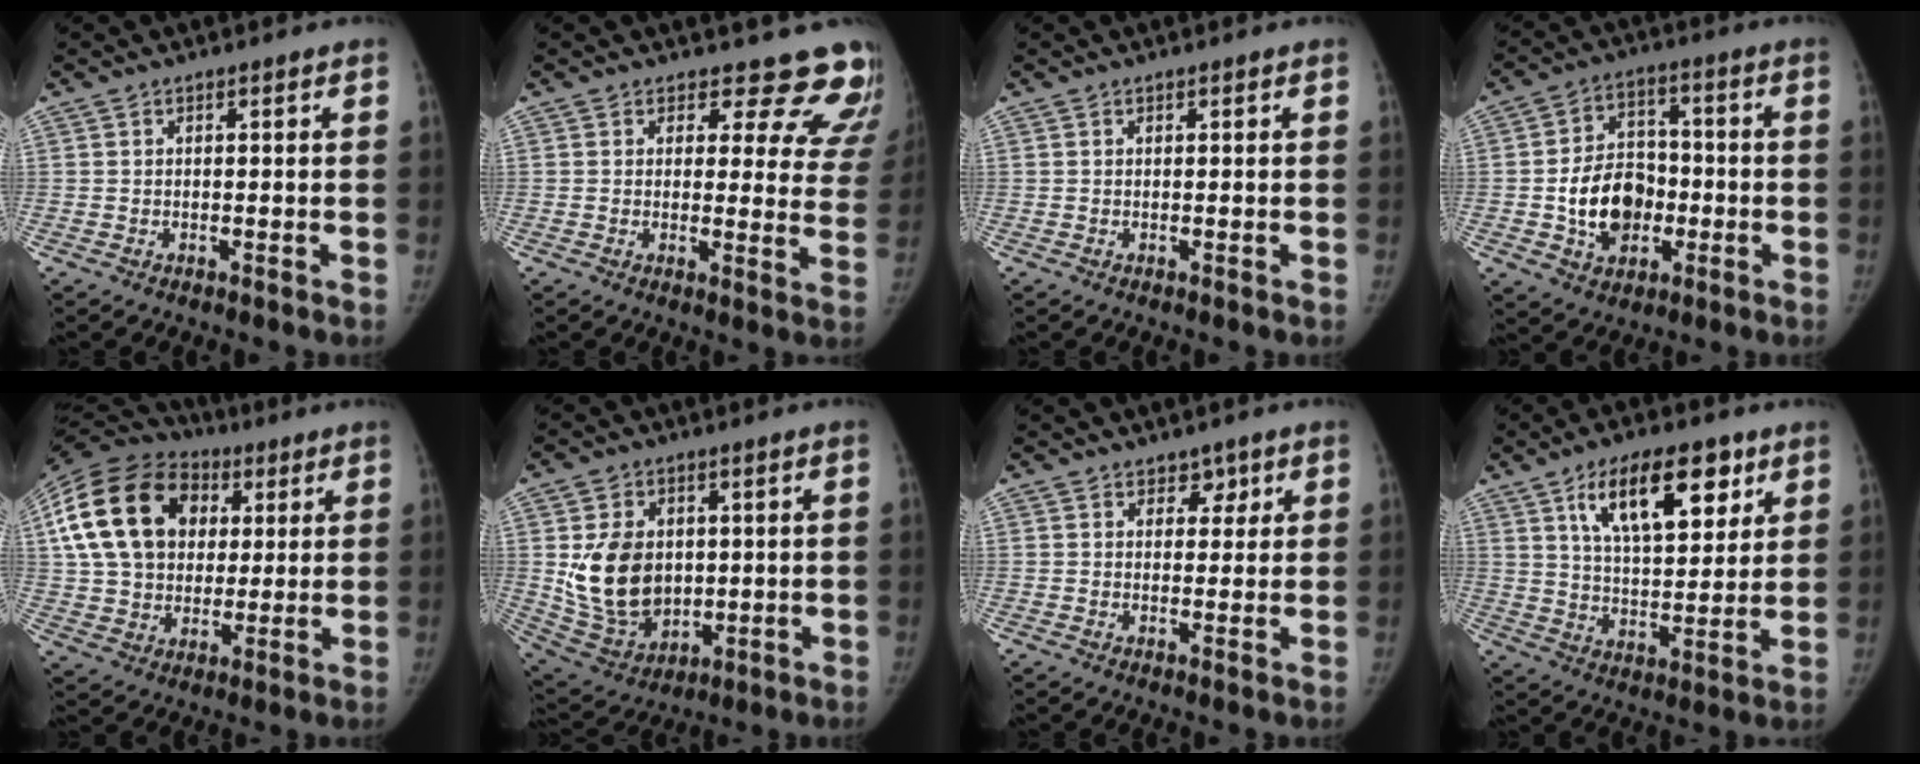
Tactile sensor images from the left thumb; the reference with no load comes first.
{"total": 14.5, "force": [13.0, 5.7, 3.0], "torque": [0.018, -0.100, 0.120]}
{"total": 0.0}
{"total": 12.7, "force": [-2.6, 9.6, 8.0], "torque": [-0.098, 0.022, -0.039]}
{"total": 24.2, "force": [6.1, 18.3, 14.7], "torque": [-0.282, 0.028, 0.110]}
{"total": 14.7, "force": [1.5, 11.0, 9.5], "torque": [-0.131, -0.017, 0.053]}
{"total": 2.8, "force": [1.7, 2.1, 0.9], "torque": [0.016, -0.010, 0.023]}
{"total": 16.8, "force": [8.4, 7.7, 12.4], "torque": [-0.160, -0.031, 0.142]}